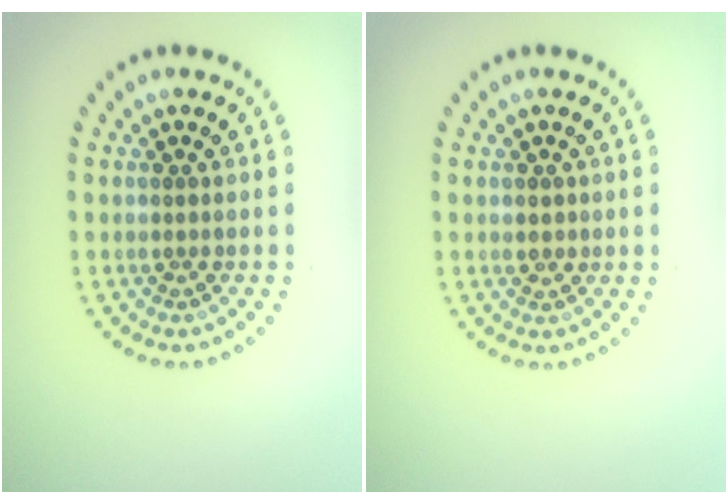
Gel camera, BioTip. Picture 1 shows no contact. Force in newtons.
{"total": 0.7, "press": 0.6, "slide": 0.2}